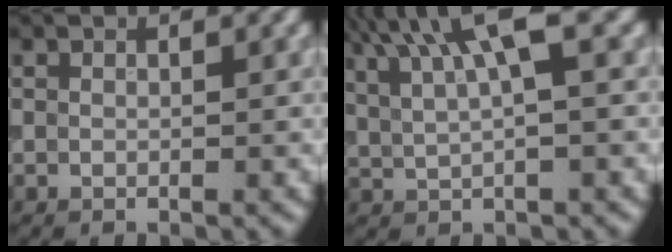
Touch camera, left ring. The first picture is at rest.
{"total": 6.5, "force": [3.2, 1.5, 5.5], "torque": [-0.098, 0.012, 0.060]}